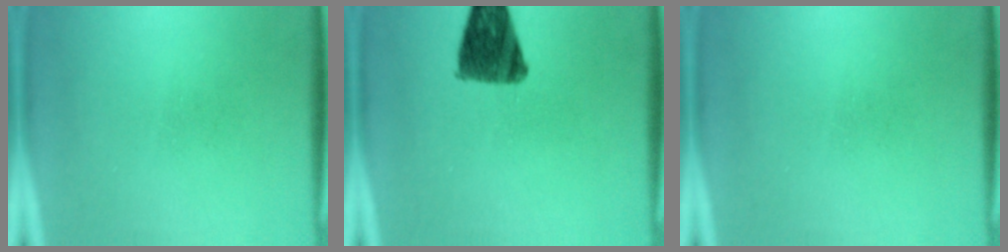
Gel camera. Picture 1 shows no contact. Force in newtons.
{"total": 10.1}
{"total": 0.0}